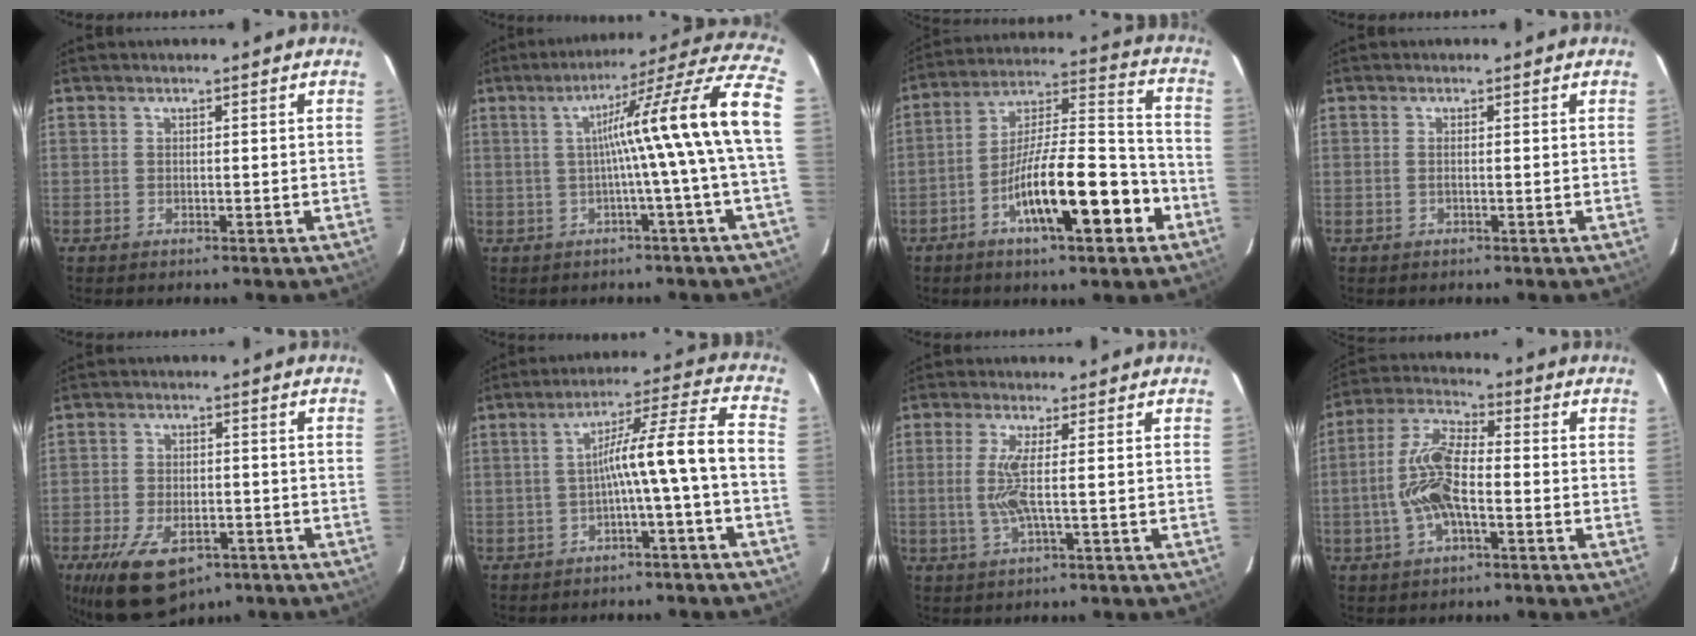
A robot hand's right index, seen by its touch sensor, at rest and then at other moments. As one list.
[{"total": 15.9, "force": [0.1, -2.3, 15.8], "torque": [-0.200, 0.025, -0.006]}, {"total": 16.9, "force": [-7.3, 3.2, 14.9], "torque": [-0.254, 0.007, -0.116]}, {"total": 0.7, "force": [-0.1, 0.0, 0.7], "torque": [-0.017, 0.000, -0.002]}, {"total": 11.8, "force": [-7.2, 5.7, 7.5], "torque": [-0.144, -0.010, -0.112]}, {"total": 9.3, "force": [-2.1, -1.3, 9.0], "torque": [-0.135, 0.035, -0.030]}, {"total": 4.5, "force": [0.0, 0.0, 4.5], "torque": [-0.099, -0.006, -0.001]}, {"total": 10.0, "force": [-2.0, 3.2, 9.3], "torque": [-0.205, 0.013, -0.039]}]